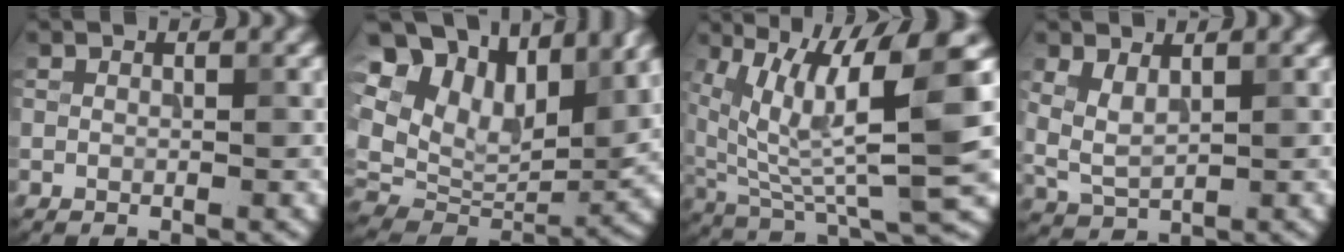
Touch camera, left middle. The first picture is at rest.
{"total": 15.4, "force": [8.5, 9.0, 9.1], "torque": [-0.214, 0.029, 0.152]}
{"total": 10.8, "force": [4.3, 2.5, 9.6], "torque": [-0.183, -0.001, 0.089]}
{"total": 2.5, "force": [1.0, 1.2, 2.0], "torque": [-0.052, -0.001, 0.026]}